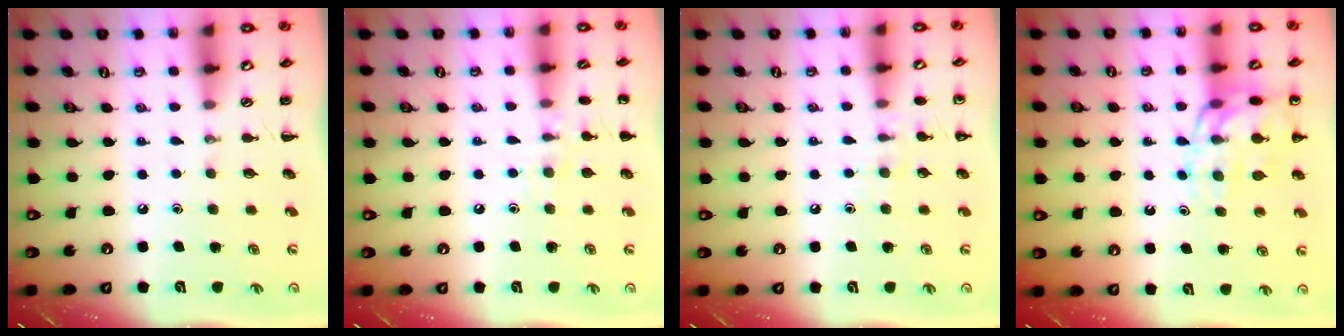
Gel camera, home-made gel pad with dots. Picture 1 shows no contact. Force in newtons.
{"total": 8.2, "press": 7.9, "slide": 2.1}
{"total": 7.0, "press": 6.8, "slide": 1.9}
{"total": 14.1, "press": 14.0, "slide": 2.2}